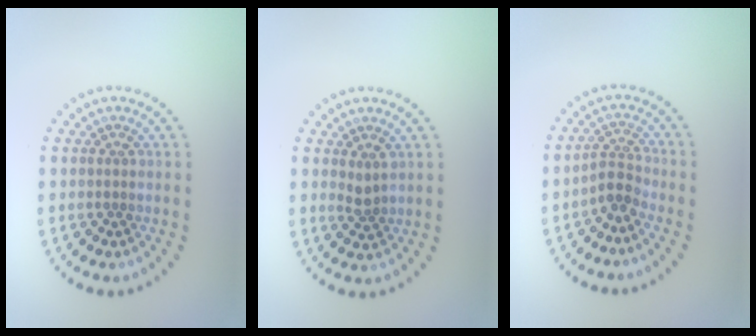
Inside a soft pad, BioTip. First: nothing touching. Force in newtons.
{"total": 1.2, "press": 1.0, "slide": 0.7}
{"total": 2.0, "press": 1.4, "slide": 1.4}